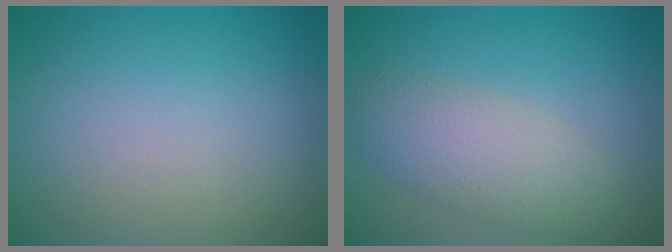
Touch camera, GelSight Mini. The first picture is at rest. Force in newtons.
{"total": 4.2, "press": 4.2, "slide": 0.2}